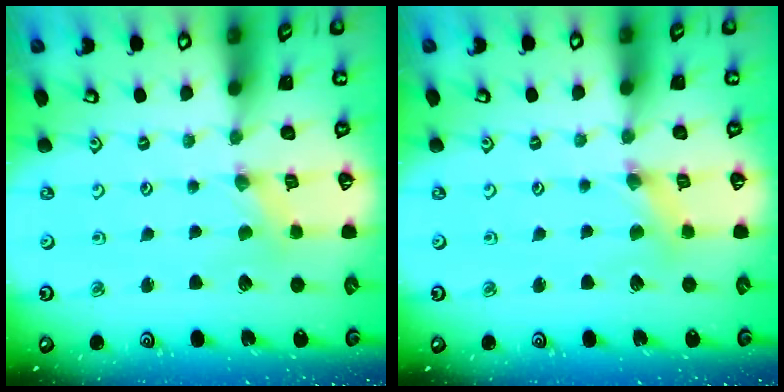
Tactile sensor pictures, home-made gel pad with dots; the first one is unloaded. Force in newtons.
{"total": 2.7, "press": 2.7, "slide": 0.2}